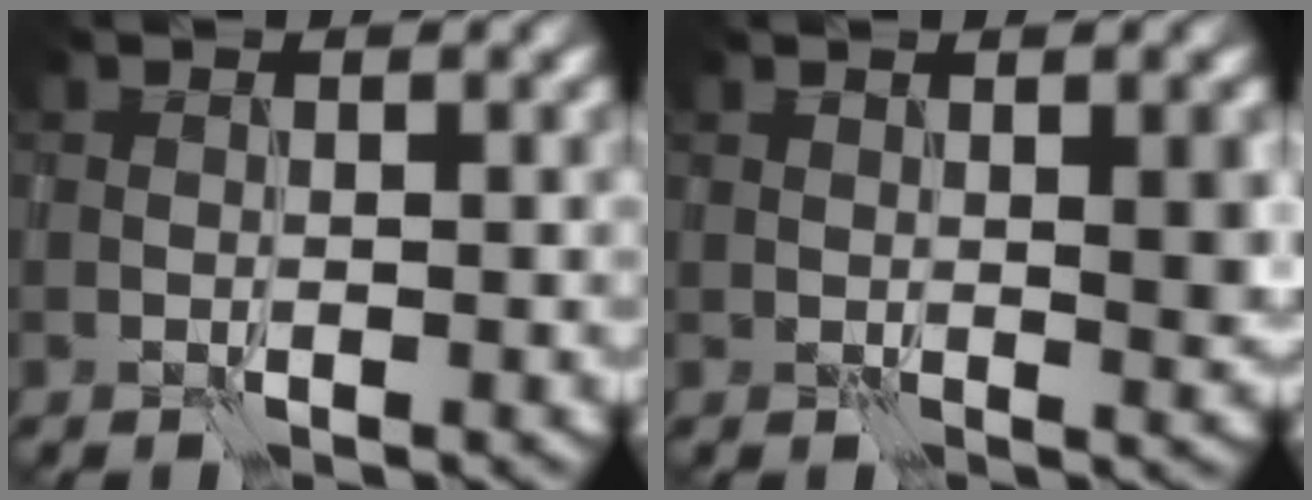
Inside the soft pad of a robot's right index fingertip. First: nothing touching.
{"total": 2.3, "force": [0.4, 0.6, 2.2], "torque": [-0.037, -0.002, 0.009]}